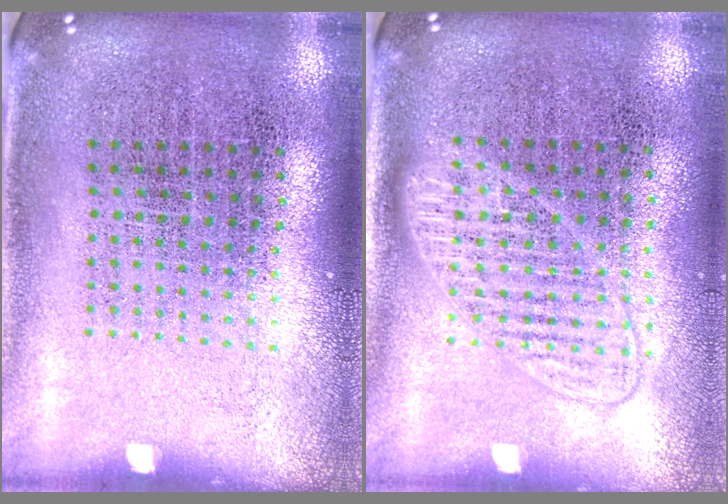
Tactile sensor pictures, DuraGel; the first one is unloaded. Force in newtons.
{"total": 1.4, "press": 1.3, "slide": 0.4}